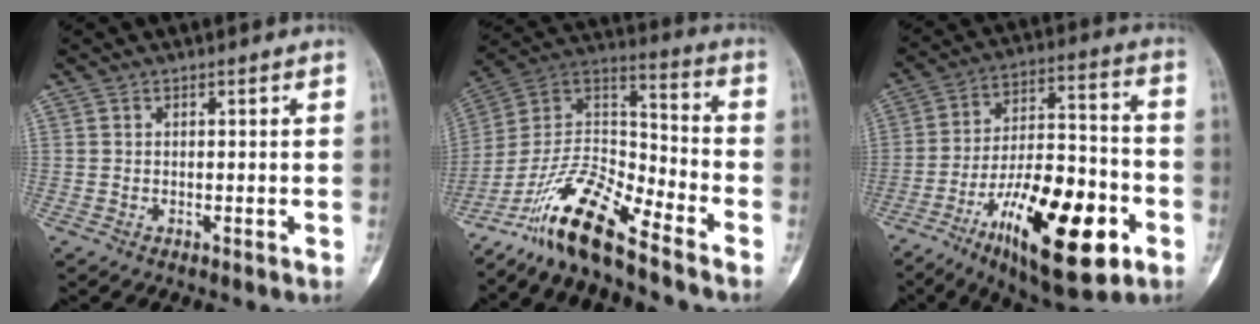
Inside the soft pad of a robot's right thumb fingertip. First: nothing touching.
{"total": 15.1, "force": [-11.8, 3.3, 8.8], "torque": [-0.164, 0.090, -0.226]}
{"total": 24.0, "force": [-10.2, 9.2, 19.7], "torque": [-0.319, 0.050, -0.159]}